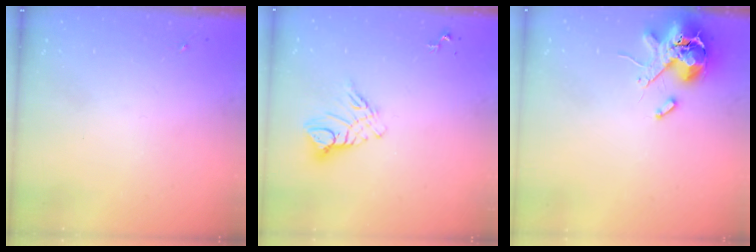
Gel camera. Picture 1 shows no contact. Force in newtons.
{"total": 9.8, "press": 9.7, "slide": 0.8}
{"total": 12.2, "press": 12.0, "slide": 1.8}